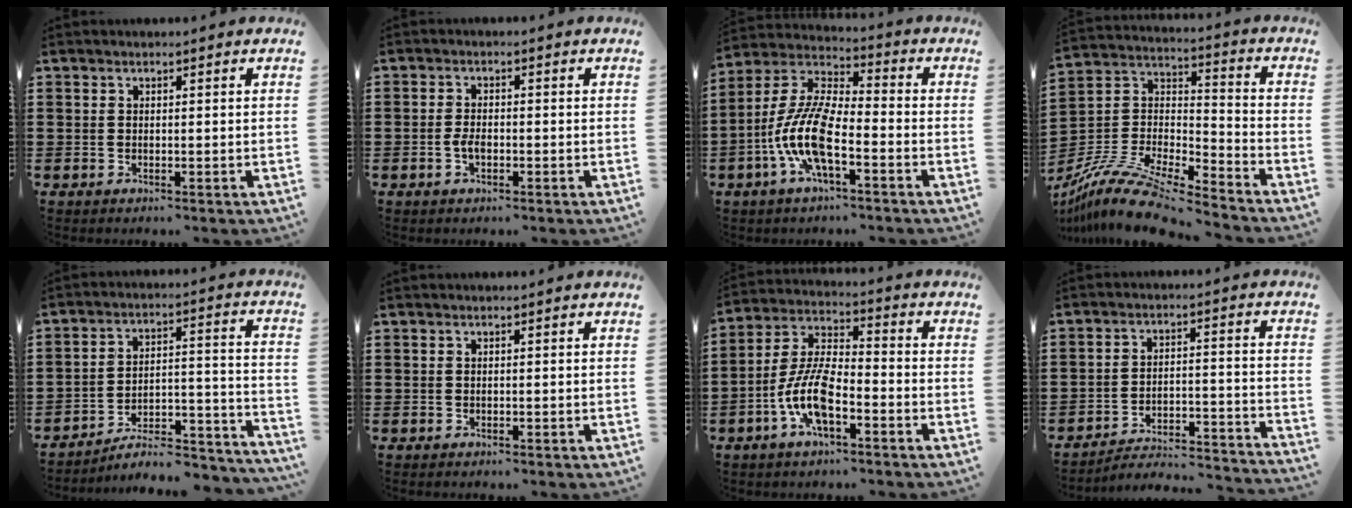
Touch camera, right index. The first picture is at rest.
{"total": 2.3, "force": [-0.8, 0.9, 2.0], "torque": [-0.047, -0.005, -0.015]}
{"total": 10.9, "force": [-4.6, 3.4, 9.3], "torque": [-0.231, -0.013, -0.095]}
{"total": 12.5, "force": [-10.8, 2.4, 5.8], "torque": [-0.127, 0.026, -0.216]}
{"total": 6.7, "force": [-5.8, 1.8, 2.8], "torque": [-0.040, 0.005, -0.111]}
{"total": 0.0}
{"total": 9.5, "force": [-3.9, 3.7, 7.8], "torque": [-0.184, -0.002, -0.079]}
{"total": 3.2, "force": [-3.0, 0.3, 1.0], "torque": [-0.028, -0.011, -0.070]}